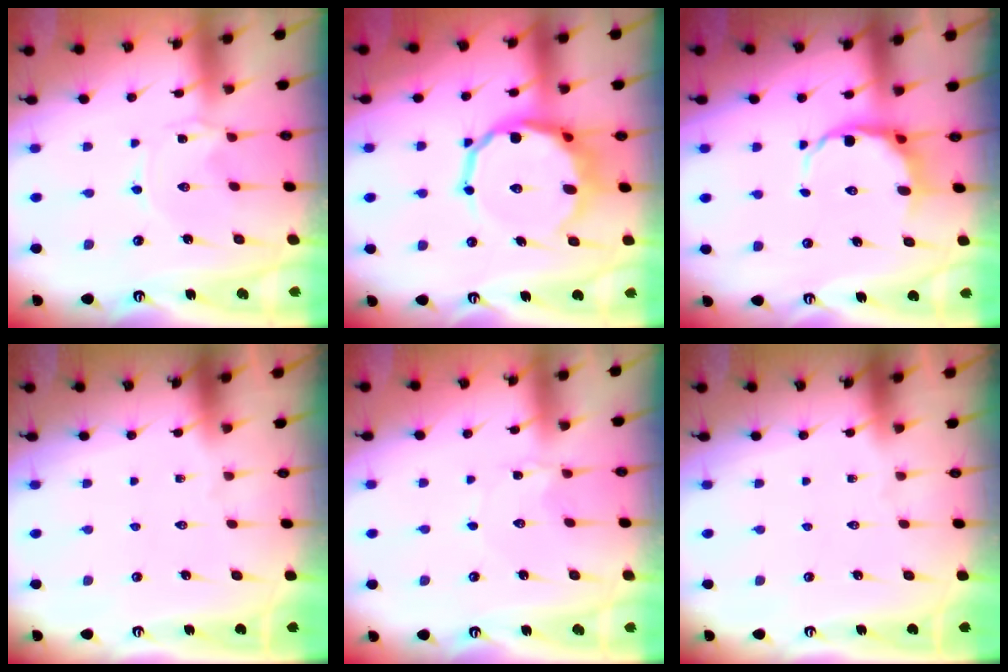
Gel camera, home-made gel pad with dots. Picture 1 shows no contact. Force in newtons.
{"total": 13.9, "press": 13.4, "slide": 3.9}
{"total": 8.9, "press": 8.4, "slide": 2.8}
{"total": 0.0}
{"total": 0.8, "press": 0.8, "slide": 0.1}
{"total": 0.0}